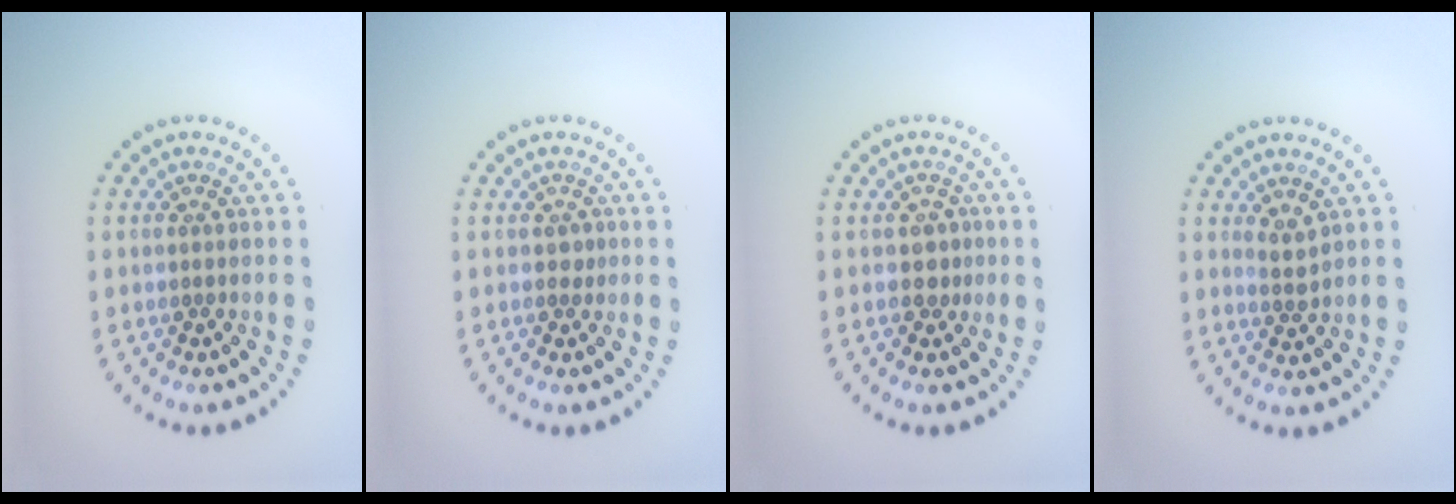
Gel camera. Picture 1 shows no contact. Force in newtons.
{"total": 0.6, "press": 0.5, "slide": 0.3}
{"total": 1.5, "press": 1.2, "slide": 0.9}
{"total": 1.4, "press": 1.0, "slide": 1.0}